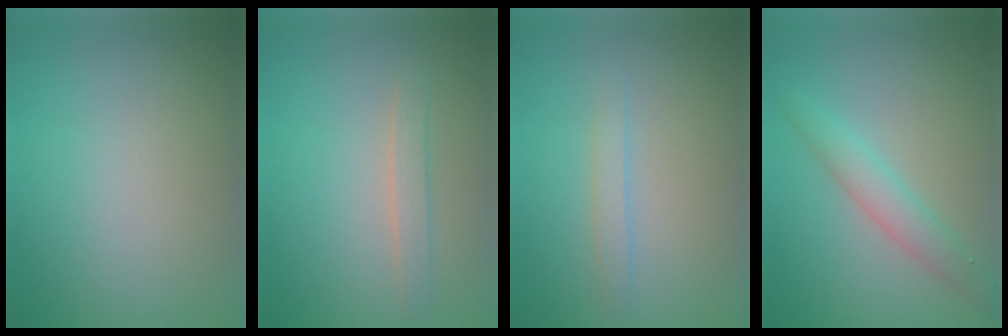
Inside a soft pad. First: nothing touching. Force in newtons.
{"total": 1.4, "press": 1.4, "slide": 0.1}
{"total": 1.2, "press": 1.2, "slide": 0.1}
{"total": 2.8, "press": 2.8, "slide": 0.1}